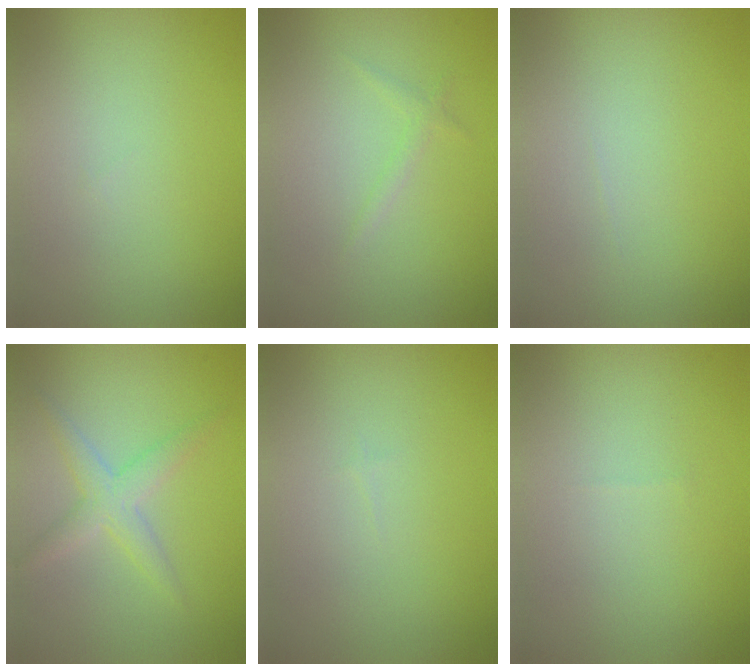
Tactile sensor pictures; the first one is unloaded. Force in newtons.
{"total": 0.8, "press": 0.8, "slide": 0.0}
{"total": 0.0}
{"total": 2.6, "press": 2.6, "slide": 0.2}
{"total": 0.0}
{"total": 0.0}